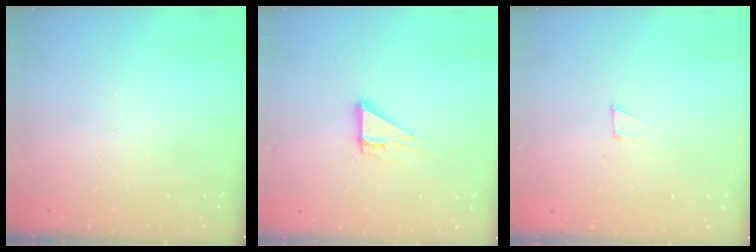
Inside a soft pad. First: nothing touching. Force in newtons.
{"total": 4.8, "press": 4.8, "slide": 0.2}
{"total": 3.2, "press": 3.2, "slide": 0.2}